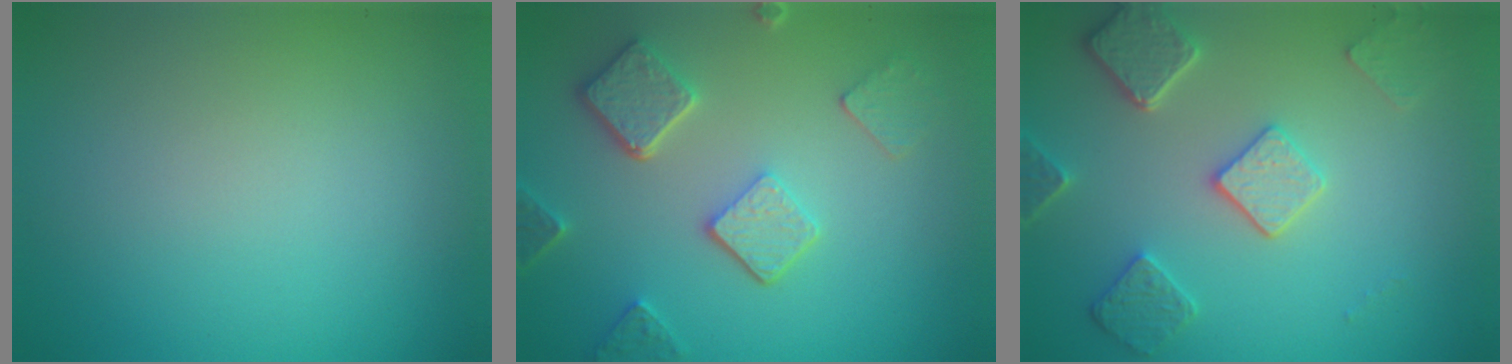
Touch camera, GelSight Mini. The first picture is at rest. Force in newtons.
{"total": 5.1, "press": 3.9, "slide": 3.2}
{"total": 4.5, "press": 3.7, "slide": 2.6}